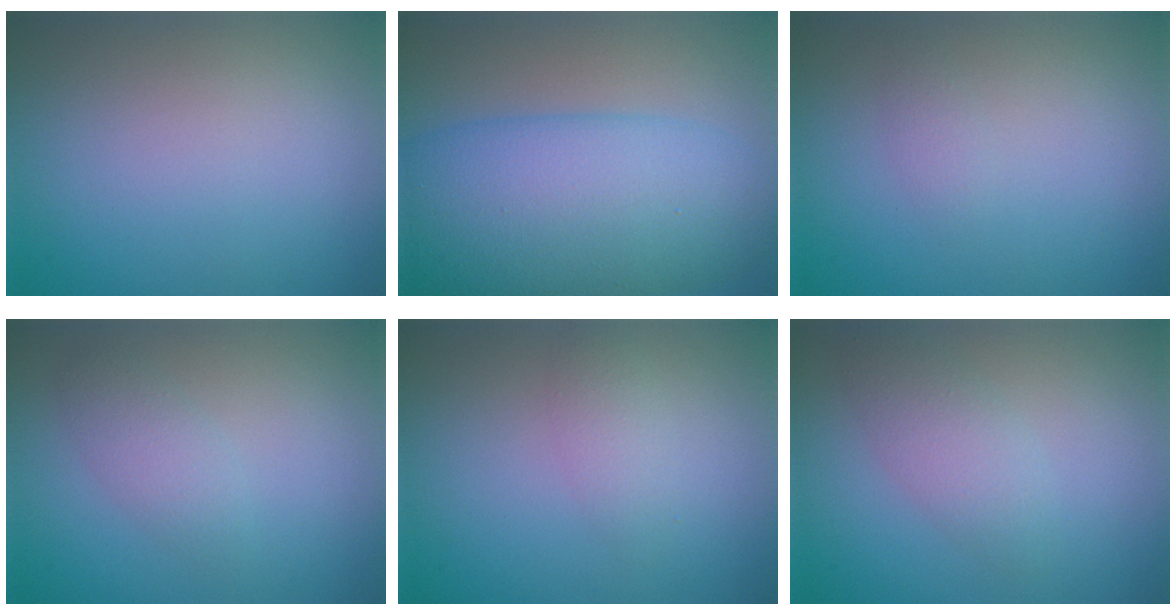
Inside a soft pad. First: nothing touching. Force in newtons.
{"total": 11.1, "press": 11.0, "slide": 0.4}
{"total": 0.9, "press": 0.9, "slide": 0.0}
{"total": 1.9, "press": 1.9, "slide": 0.1}
{"total": 1.6, "press": 1.6, "slide": 0.0}
{"total": 2.7, "press": 2.7, "slide": 0.1}